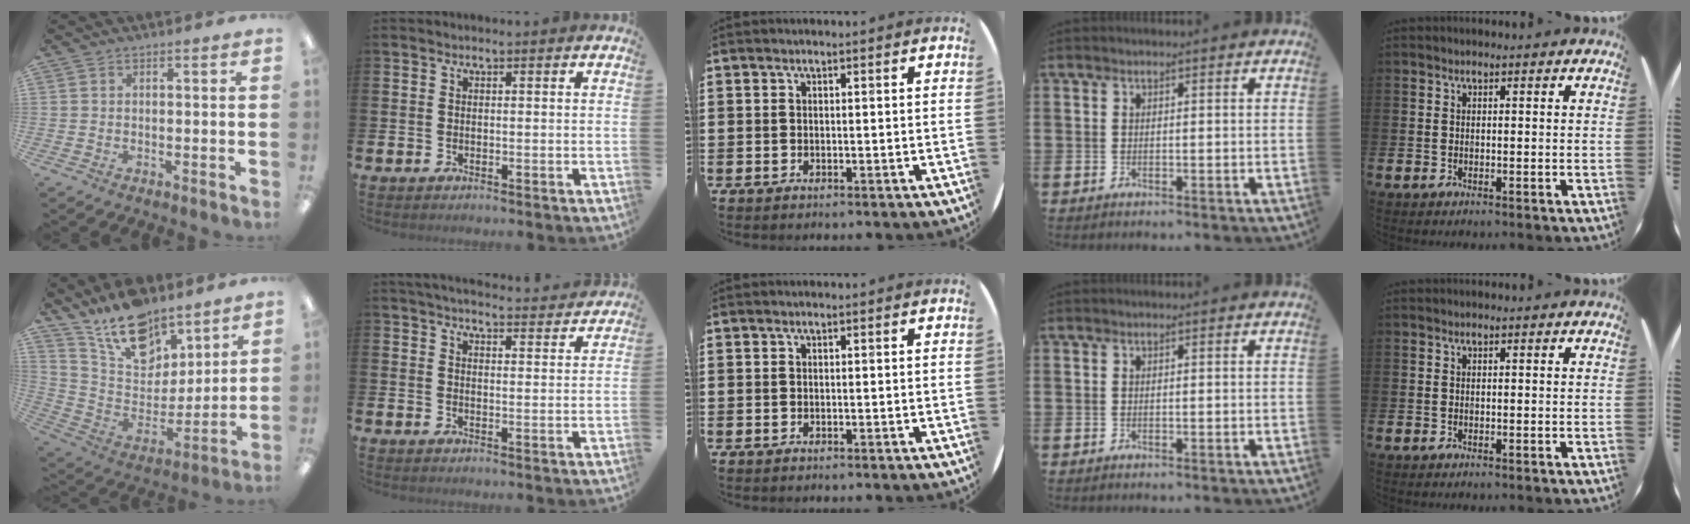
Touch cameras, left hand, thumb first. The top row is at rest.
{"thumb": {"total": 16.9, "force": [13.2, 8.3, 6.4], "torque": [-0.124, -0.085, 0.245]}, "index": {"total": 4.5, "force": [4.4, 0.3, 0.6], "torque": [-0.019, -0.026, 0.079]}}